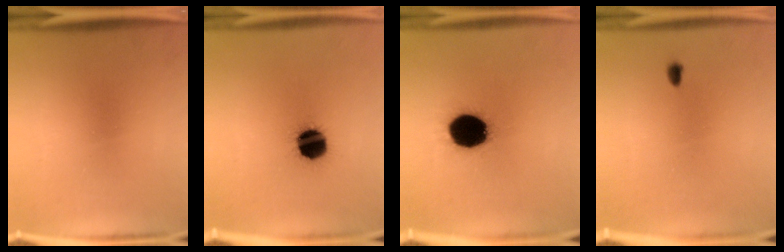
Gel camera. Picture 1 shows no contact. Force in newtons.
{"total": 16.2}
{"total": 20.0}
{"total": 1.0}